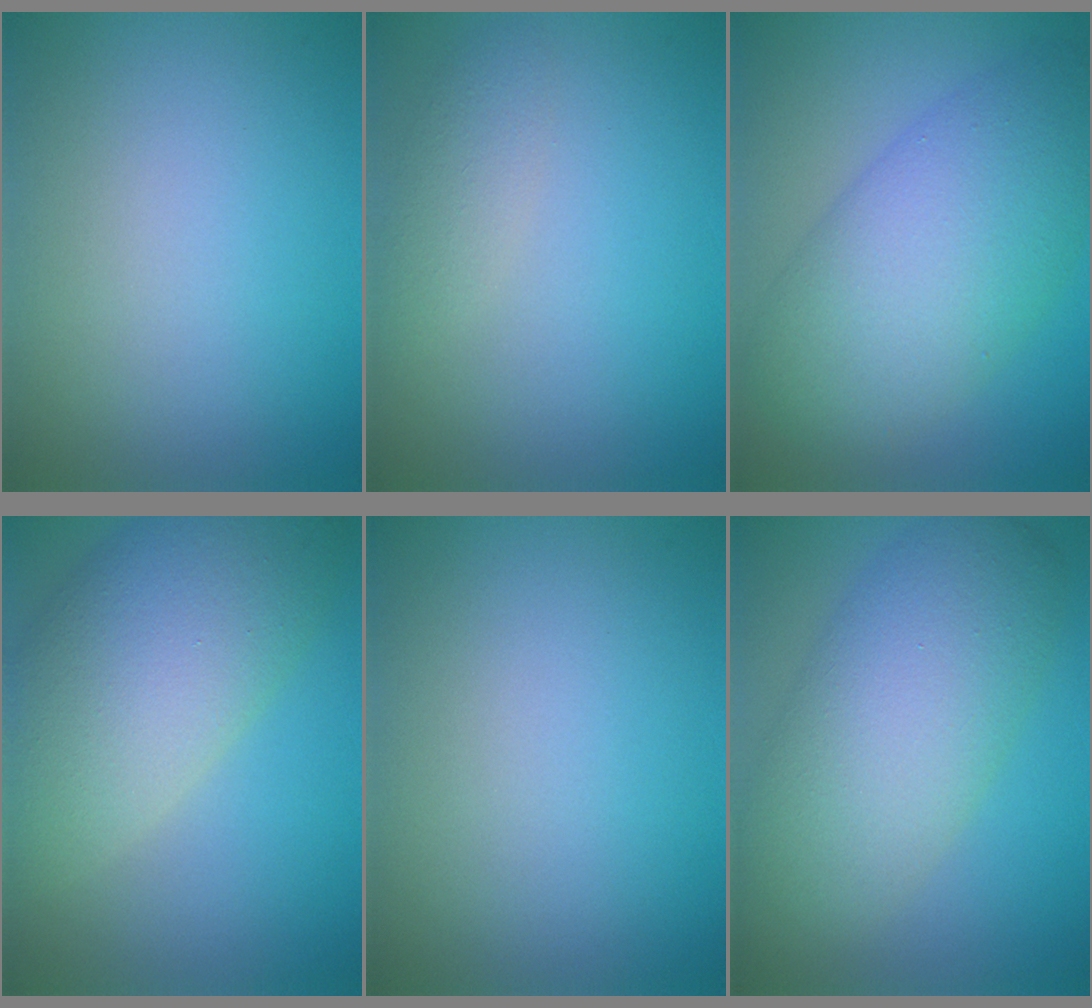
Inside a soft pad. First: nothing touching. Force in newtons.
{"total": 1.7, "press": 1.7, "slide": 0.0}
{"total": 7.2, "press": 7.2, "slide": 0.3}
{"total": 9.9, "press": 9.9, "slide": 0.7}
{"total": 0.0}
{"total": 8.6, "press": 8.6, "slide": 0.6}